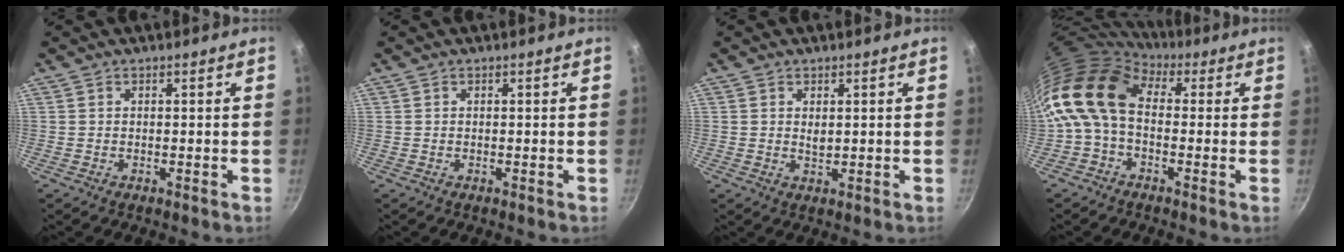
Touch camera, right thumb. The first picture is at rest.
{"total": 0.0}
{"total": 1.7, "force": [0.6, 1.0, 1.3], "torque": [-0.020, -0.005, 0.010]}
{"total": 13.6, "force": [0.6, 9.2, 9.9], "torque": [-0.187, 0.025, -0.012]}